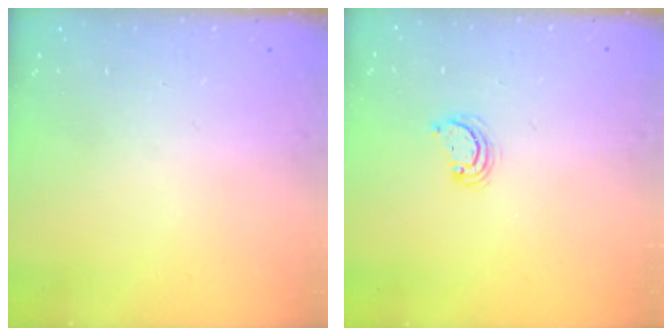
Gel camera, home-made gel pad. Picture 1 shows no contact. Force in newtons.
{"total": 3.3, "press": 3.3, "slide": 0.3}